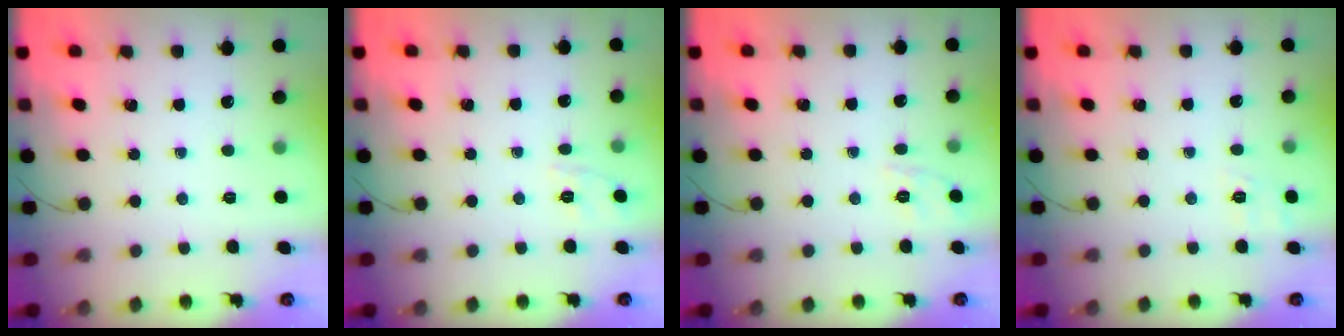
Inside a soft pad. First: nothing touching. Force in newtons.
{"total": 1.8, "press": 0.3, "slide": 1.8}
{"total": 2.0, "press": 0.7, "slide": 1.9}
{"total": 2.0, "press": 1.1, "slide": 1.7}